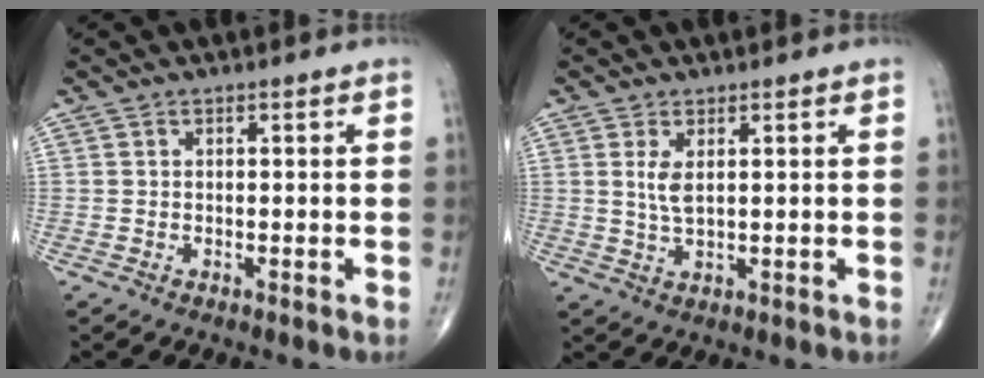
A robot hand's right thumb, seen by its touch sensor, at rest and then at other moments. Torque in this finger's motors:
{"motor_torque": [-0.36, -0.02, 0.55, 0.24, 0.01]}